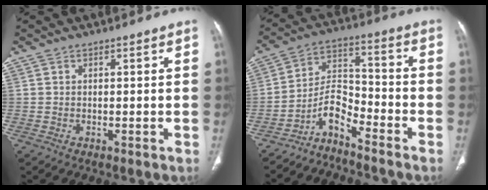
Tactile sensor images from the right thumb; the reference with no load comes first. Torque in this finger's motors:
{"motor_torque": [-0.16, 0.36, 0.16, -0.11, 0.01]}